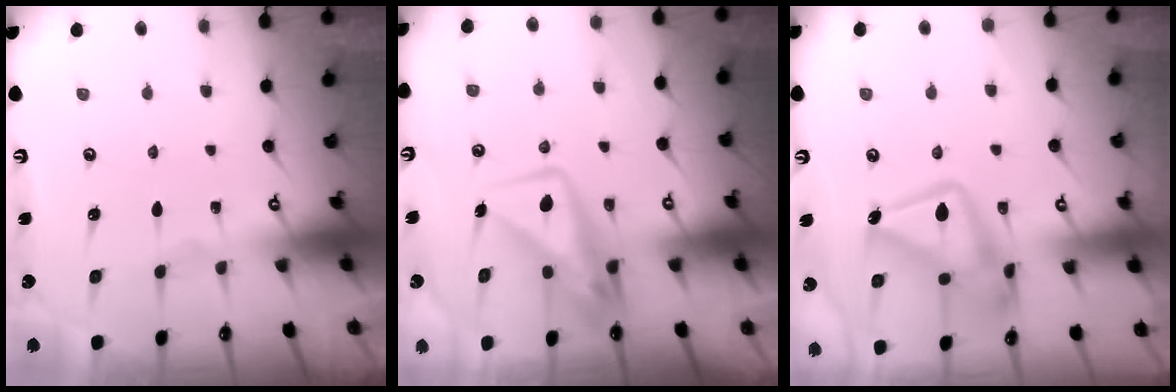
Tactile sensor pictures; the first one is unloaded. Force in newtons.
{"total": 9.3, "press": 9.3, "slide": 0.9}
{"total": 17.9, "press": 17.9, "slide": 1.1}